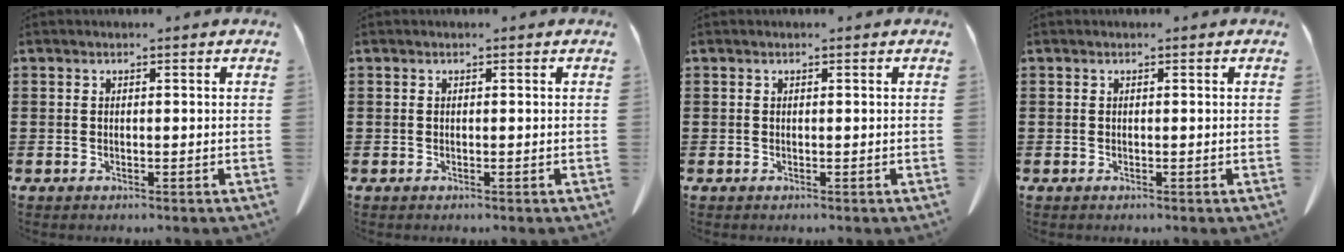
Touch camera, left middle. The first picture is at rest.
{"total": 0.0}
{"total": 0.0}
{"total": 0.0}